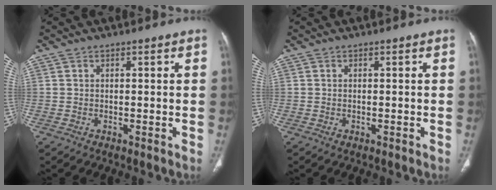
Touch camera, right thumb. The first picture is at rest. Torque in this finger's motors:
{"motor_torque": [0.02, -0.28, 0.14, -0.44, 0.00]}